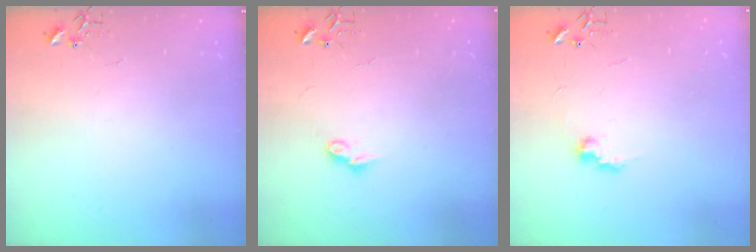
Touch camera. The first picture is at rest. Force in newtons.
{"total": 6.9, "press": 6.9, "slide": 0.2}
{"total": 7.5, "press": 7.4, "slide": 0.3}